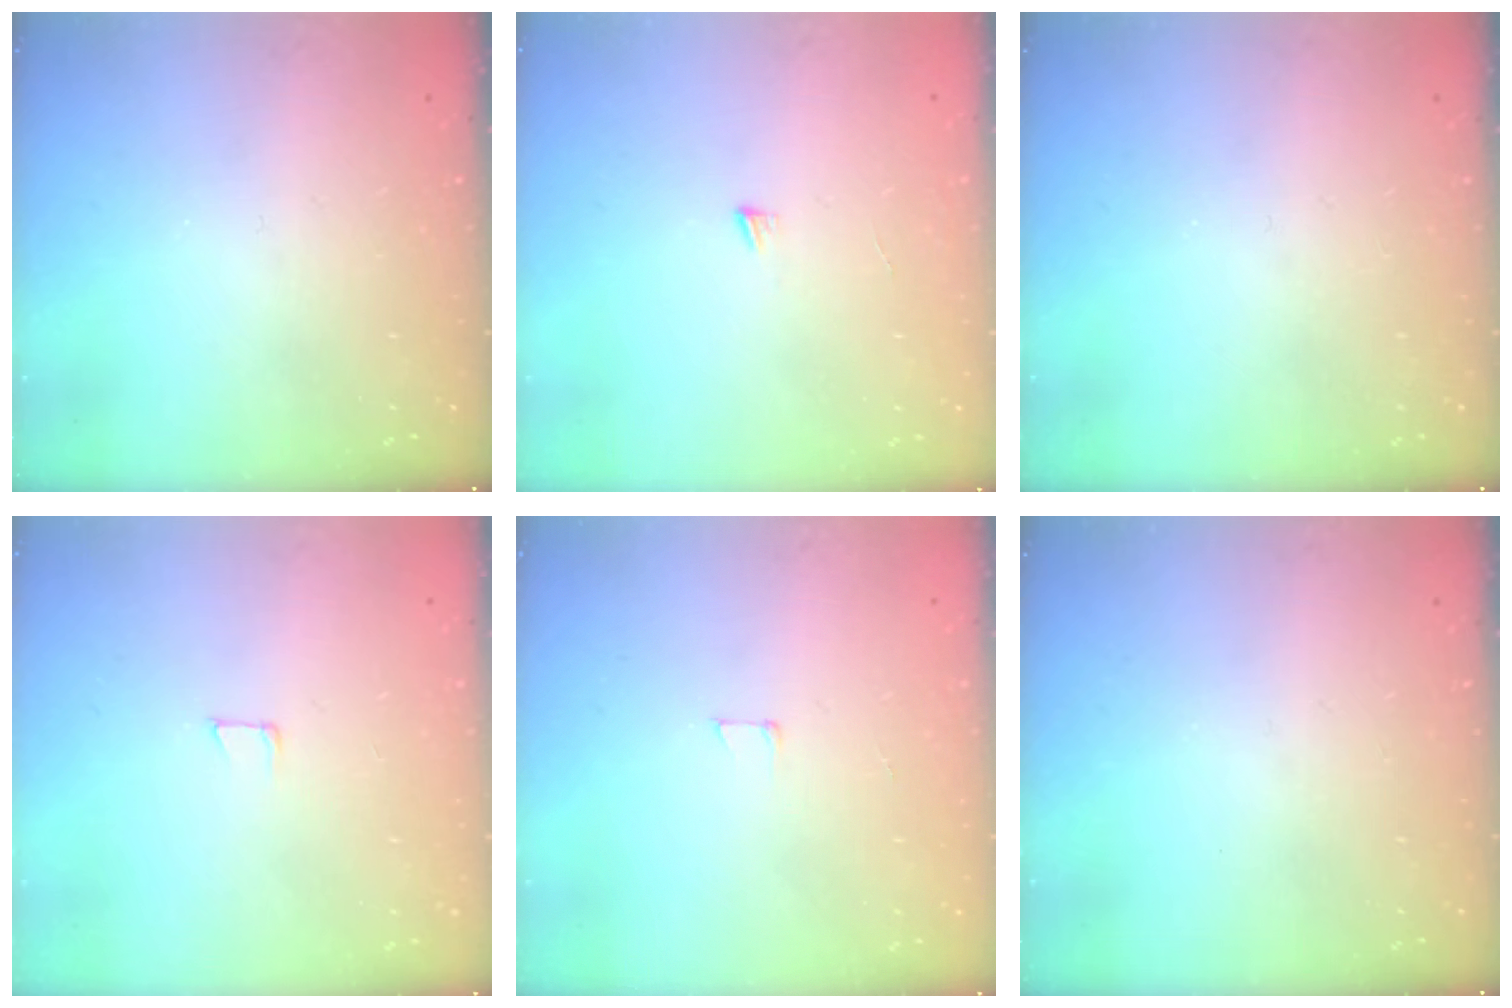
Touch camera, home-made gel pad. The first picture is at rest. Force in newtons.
{"total": 3.1, "press": 3.1, "slide": 0.3}
{"total": 0.0}
{"total": 4.0, "press": 4.0, "slide": 0.3}
{"total": 3.0, "press": 3.0, "slide": 0.2}
{"total": 0.0}